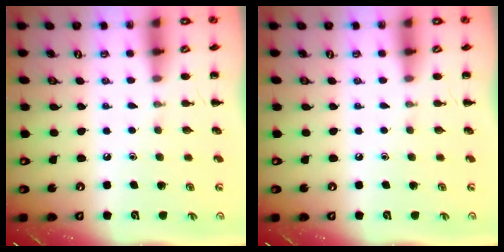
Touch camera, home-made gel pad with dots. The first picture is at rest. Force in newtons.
{"total": 0.0}